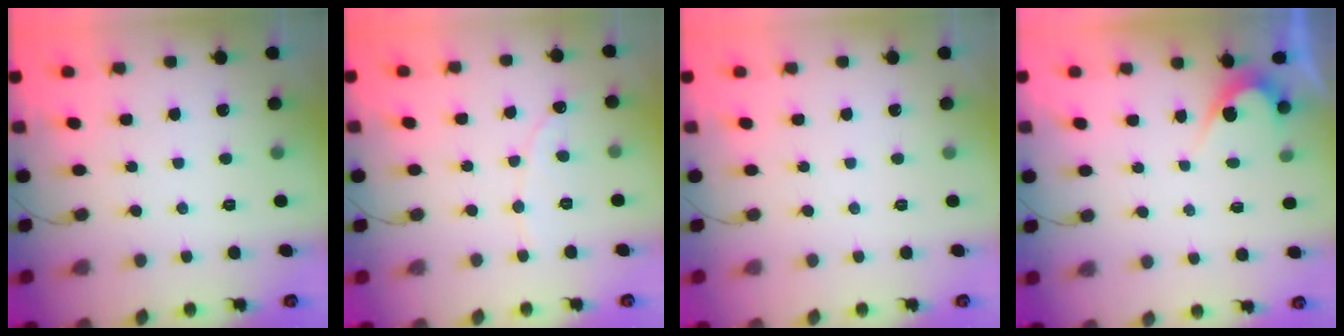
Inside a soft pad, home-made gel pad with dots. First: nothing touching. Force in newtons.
{"total": 2.3, "press": 2.3, "slide": 0.2}
{"total": 0.0}
{"total": 3.1, "press": 3.1, "slide": 0.2}